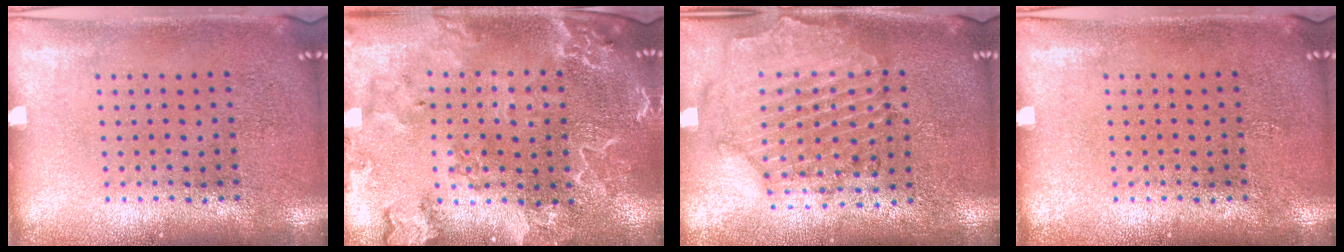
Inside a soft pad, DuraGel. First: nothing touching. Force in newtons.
{"total": 2.7, "press": 2.6, "slide": 0.8}
{"total": 0.8, "press": 0.7, "slide": 0.3}
{"total": 0.0}